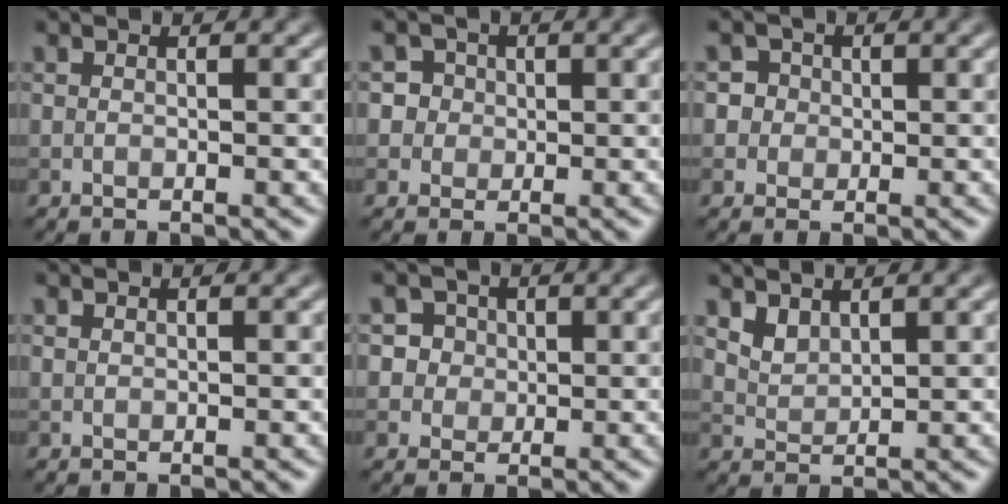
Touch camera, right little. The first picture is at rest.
{"total": 3.8, "force": [1.3, 3.4, 1.2], "torque": [-0.002, 0.017, 0.011]}
{"total": 3.4, "force": [1.1, 3.0, 1.0], "torque": [0.000, 0.015, 0.007]}
{"total": 0.0}
{"total": 4.2, "force": [1.7, 3.6, 1.4], "torque": [-0.006, 0.015, 0.016]}
{"total": 1.8, "force": [1.4, 0.9, 0.7], "torque": [-0.019, -0.003, 0.032]}